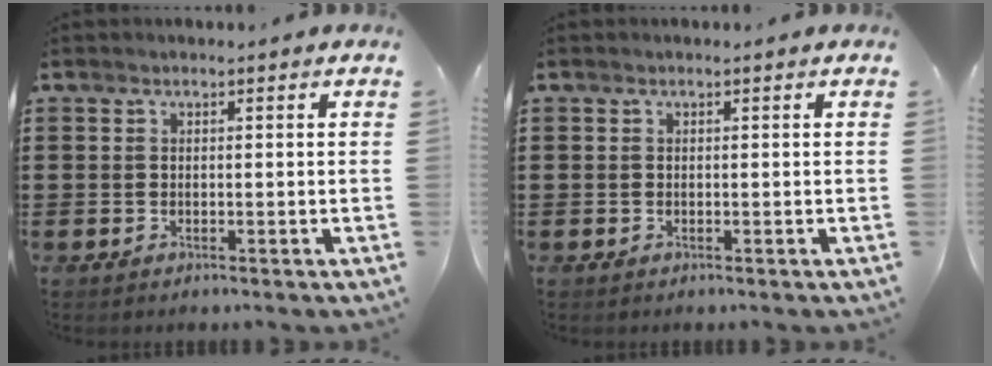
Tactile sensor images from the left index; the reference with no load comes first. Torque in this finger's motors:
{"motor_torque": [0.00, 0.00, 0.01, -0.01]}